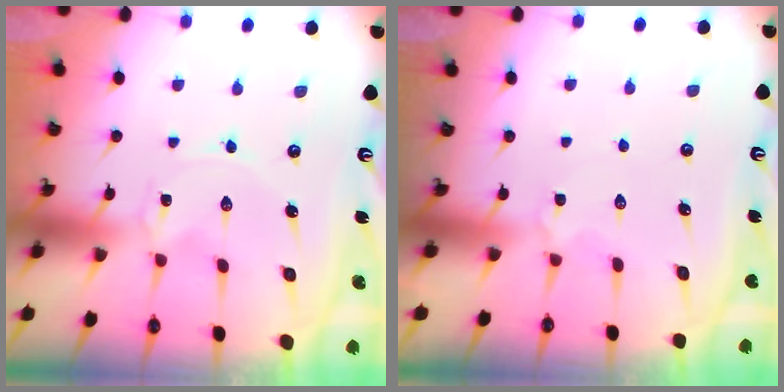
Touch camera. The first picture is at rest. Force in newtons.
{"total": 2.8, "press": 2.7, "slide": 0.6}